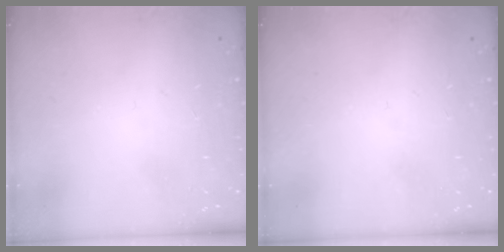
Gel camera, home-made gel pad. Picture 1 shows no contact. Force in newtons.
{"total": 0.0}